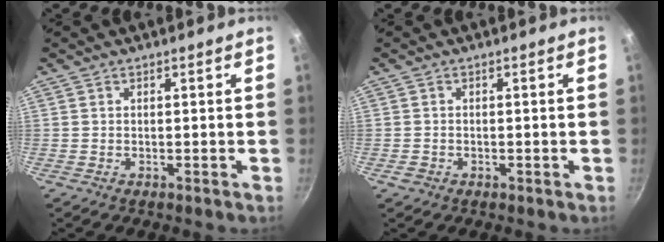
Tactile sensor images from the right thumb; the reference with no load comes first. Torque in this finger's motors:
{"motor_torque": [0.17, 0.02, 0.00, -0.35, -0.02]}